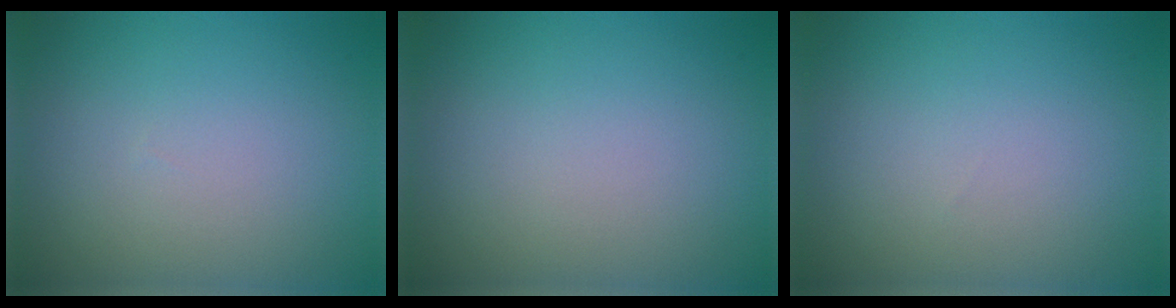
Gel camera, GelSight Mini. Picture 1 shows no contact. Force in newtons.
{"total": 0.0}
{"total": 0.0}